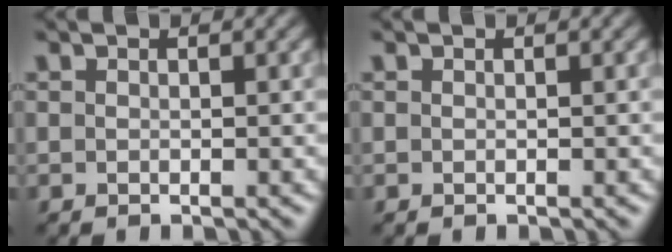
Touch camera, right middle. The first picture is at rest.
{"total": 0.0}